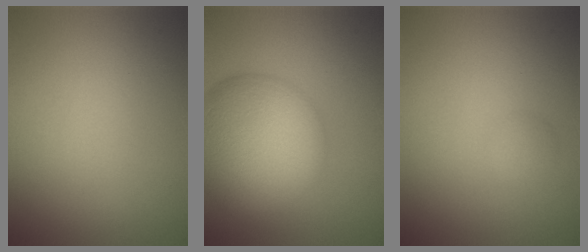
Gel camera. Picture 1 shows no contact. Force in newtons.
{"total": 12.3, "press": 12.3, "slide": 0.9}
{"total": 0.9, "press": 0.9, "slide": 0.0}